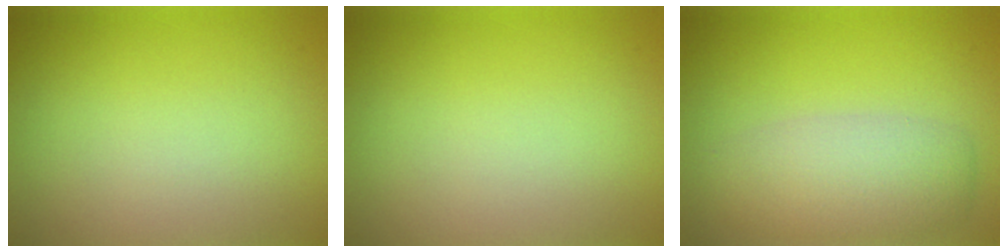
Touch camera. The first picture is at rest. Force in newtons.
{"total": 0.0}
{"total": 4.8, "press": 4.8, "slide": 0.2}